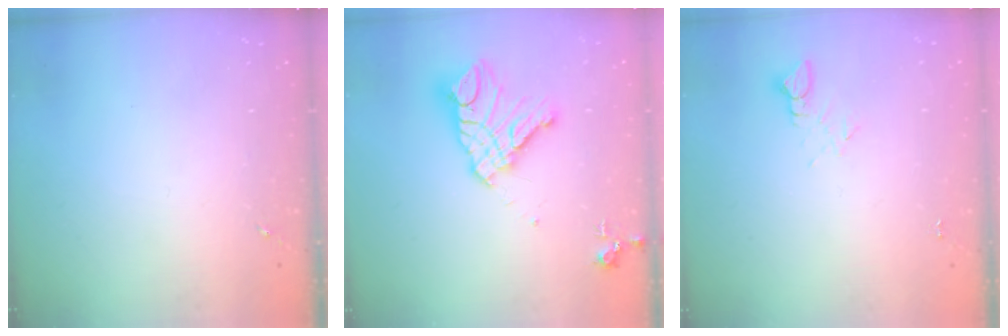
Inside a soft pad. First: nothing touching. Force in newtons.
{"total": 15.8, "press": 15.7, "slide": 1.7}
{"total": 4.2, "press": 4.2, "slide": 0.4}